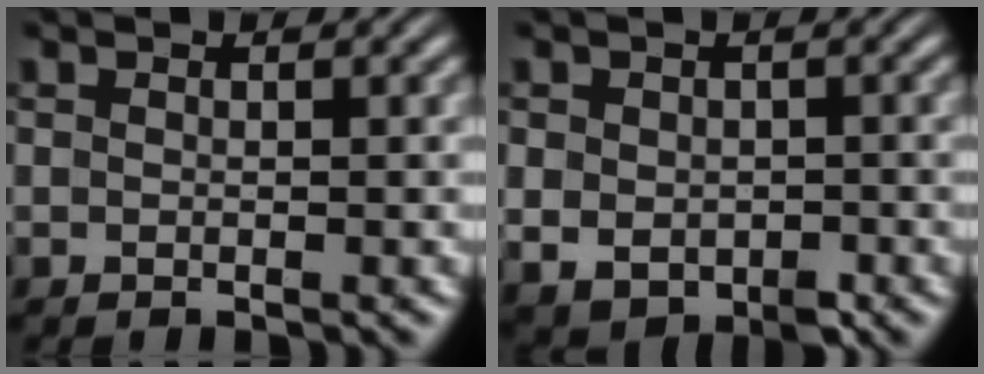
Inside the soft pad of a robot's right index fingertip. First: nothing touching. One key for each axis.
{"total": 4.9, "fx": -1.5, "fy": 3.9, "fz": 2.6, "tx": -0.064, "ty": -0.036, "tz": -0.004}